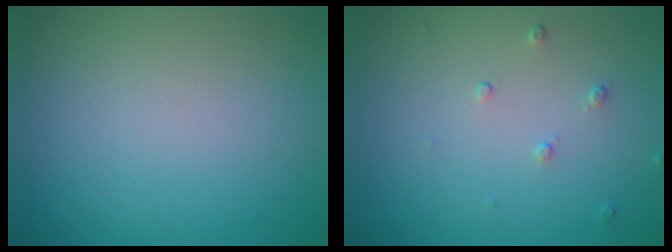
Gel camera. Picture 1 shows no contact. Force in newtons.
{"total": 0.7, "press": 0.5, "slide": 0.5}